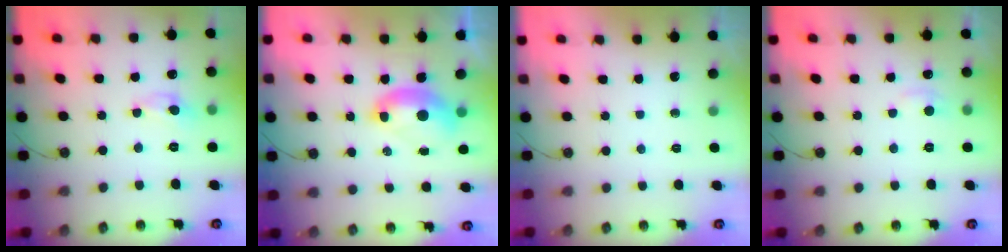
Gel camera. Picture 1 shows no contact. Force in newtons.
{"total": 2.5, "press": 2.4, "slide": 0.6}
{"total": 0.0}
{"total": 1.8, "press": 1.7, "slide": 0.7}